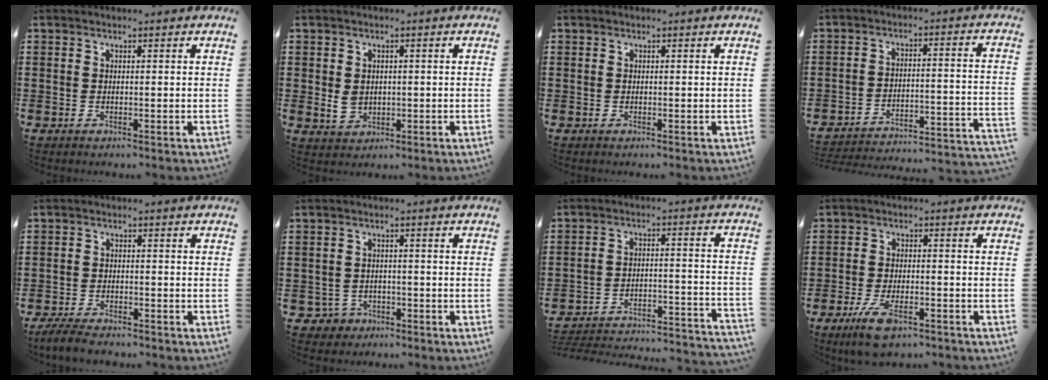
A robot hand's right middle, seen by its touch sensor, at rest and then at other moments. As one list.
[{"total": 3.1, "force": [0.1, 2.5, 1.8], "torque": [-0.032, 0.005, -0.001]}, {"total": 0.0}, {"total": 2.9, "force": [-2.7, 0.1, 0.8], "torque": [-0.023, -0.021, -0.066]}, {"total": 3.7, "force": [-3.5, 0.8, 0.9], "torque": [-0.031, 0.000, -0.076]}, {"total": 2.4, "force": [-1.9, 1.6, 0.2], "torque": [-0.021, -0.002, -0.044]}, {"total": 2.9, "force": [-2.7, 0.4, 1.2], "torque": [-0.029, -0.018, -0.064]}, {"total": 6.4, "force": [-4.2, 2.0, 4.3], "torque": [-0.096, -0.001, -0.080]}]